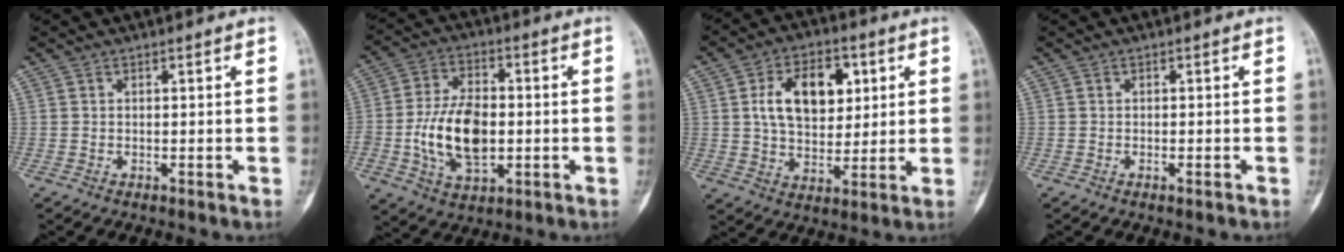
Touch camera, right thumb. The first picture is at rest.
{"total": 13.8, "force": [-1.8, 8.2, 11.0], "torque": [-0.191, 0.011, -0.027]}
{"total": 13.9, "force": [3.7, 8.9, 10.0], "torque": [-0.130, -0.004, 0.063]}
{"total": 1.1, "force": [-0.6, 0.3, 0.9], "torque": [-0.018, 0.002, -0.006]}